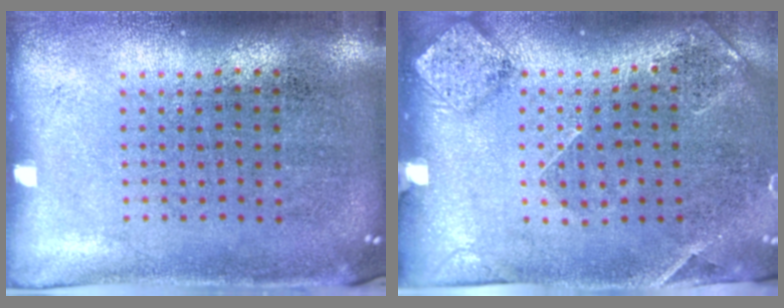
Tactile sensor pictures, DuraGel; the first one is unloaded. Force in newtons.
{"total": 1.5, "press": 1.4, "slide": 0.6}